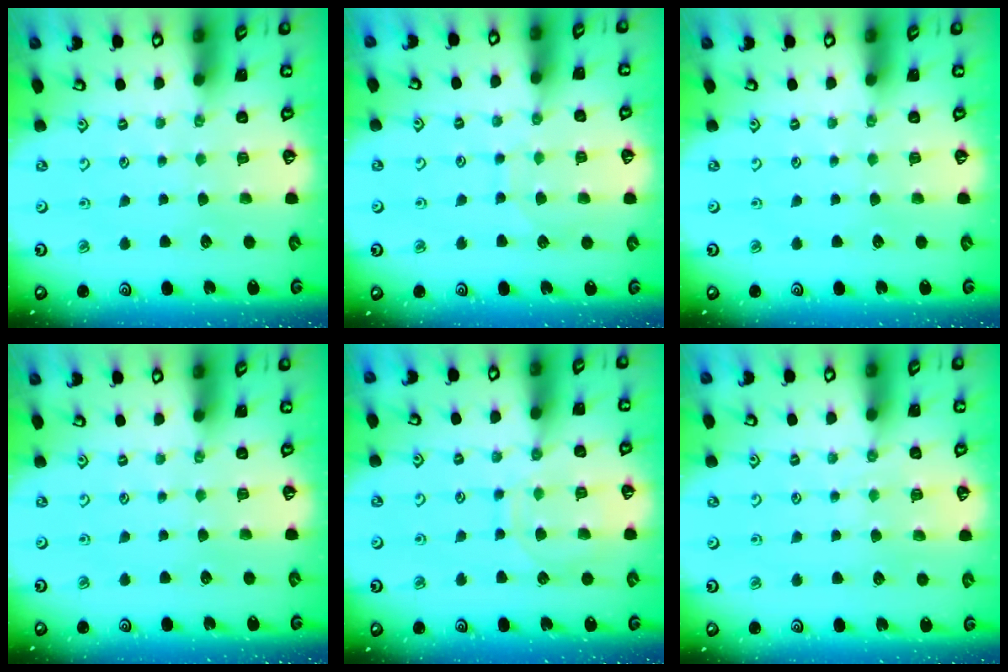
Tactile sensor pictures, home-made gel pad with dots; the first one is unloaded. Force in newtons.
{"total": 6.1, "press": 6.1, "slide": 0.6}
{"total": 0.0}
{"total": 0.0}
{"total": 10.3, "press": 10.2, "slide": 1.0}
{"total": 3.8, "press": 3.8, "slide": 0.5}